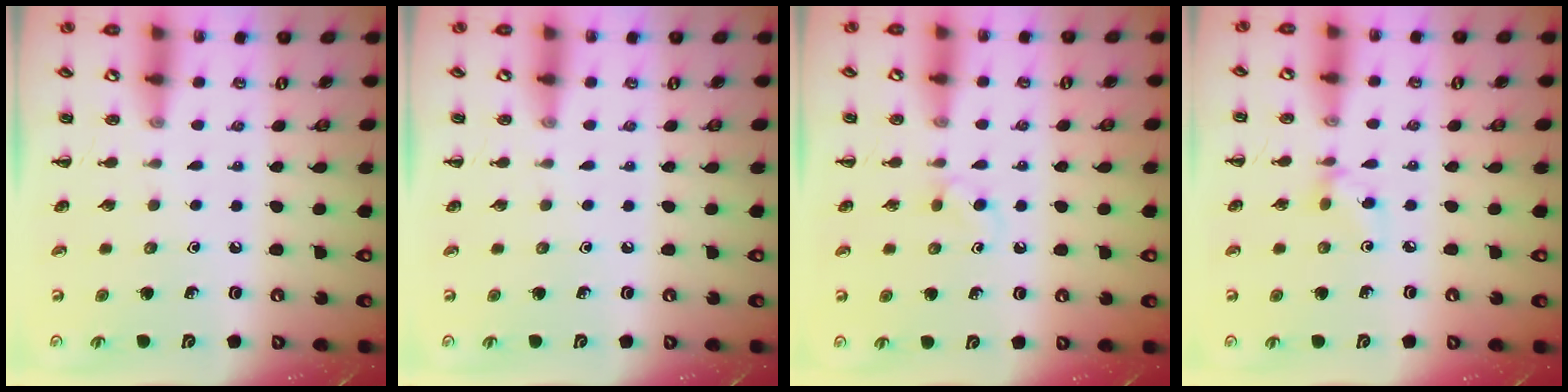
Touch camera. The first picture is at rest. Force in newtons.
{"total": 0.0}
{"total": 2.6, "press": 2.3, "slide": 1.2}
{"total": 3.9, "press": 3.6, "slide": 1.5}